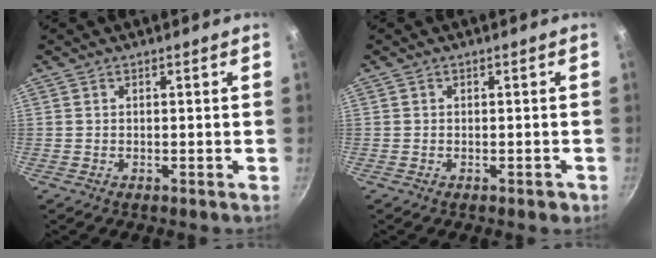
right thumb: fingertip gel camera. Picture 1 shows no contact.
{"total": 1.5, "force": [-0.7, 1.0, 0.8], "torque": [0.000, 0.011, -0.003]}